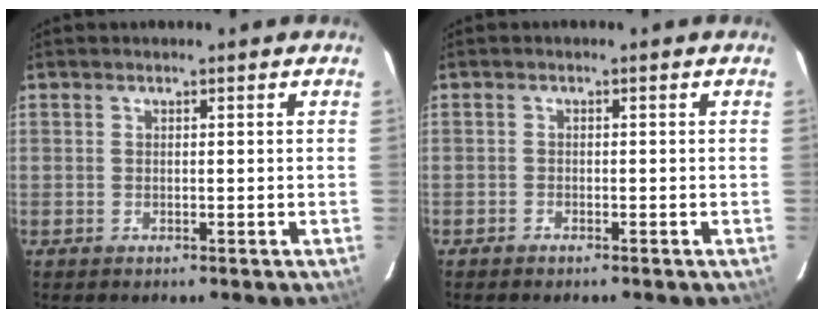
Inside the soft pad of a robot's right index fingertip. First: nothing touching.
{"total": 1.0, "force": [-0.9, 0.4, 0.2], "torque": [-0.011, 0.003, -0.018]}